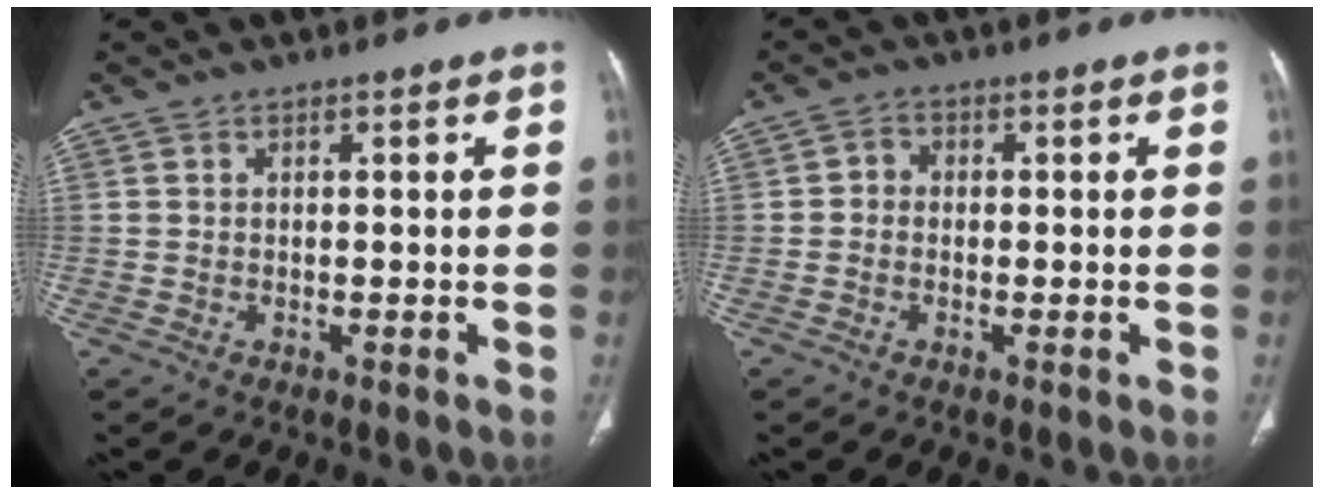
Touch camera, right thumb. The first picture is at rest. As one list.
[{"total": 2.3, "force": [-0.2, 2.0, 1.1], "torque": [-0.006, 0.008, -0.010]}]